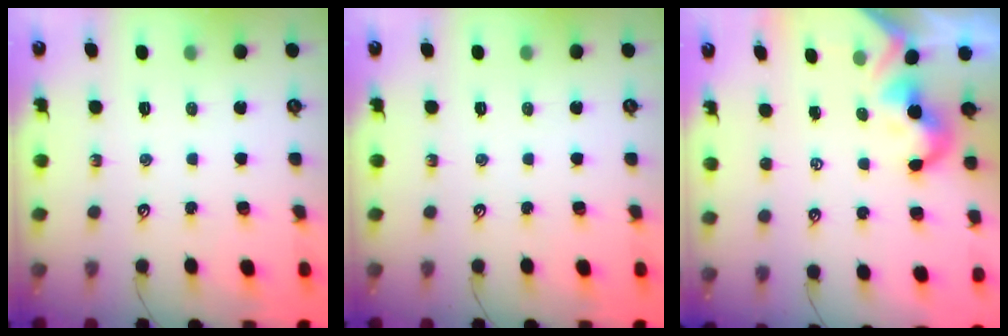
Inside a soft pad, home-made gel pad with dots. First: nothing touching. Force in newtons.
{"total": 0.0}
{"total": 2.1, "press": 2.0, "slide": 0.5}